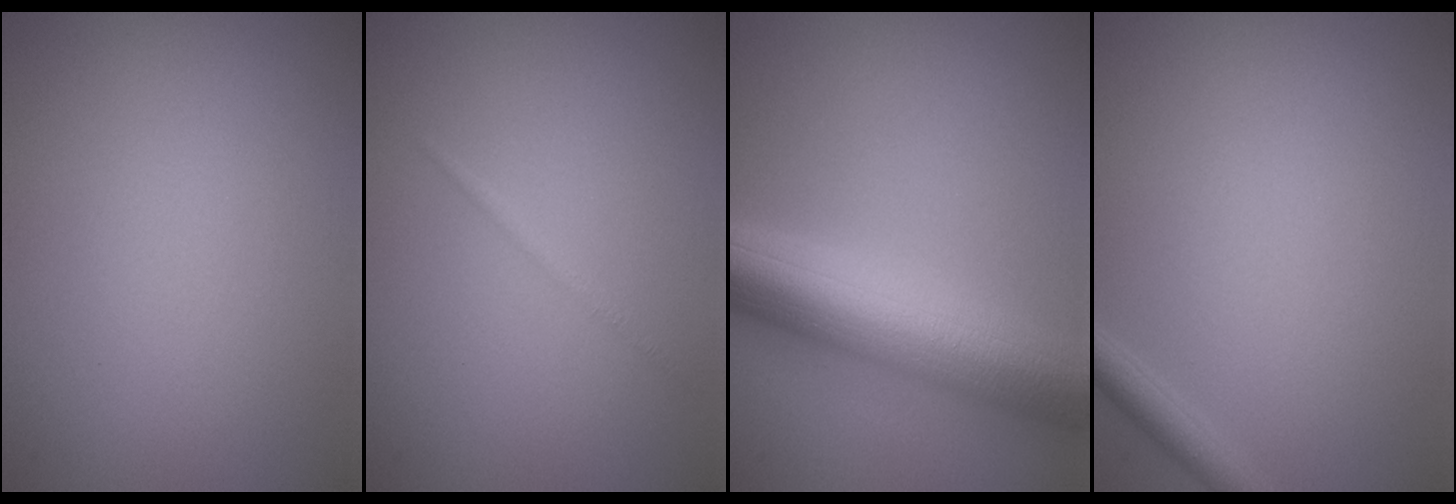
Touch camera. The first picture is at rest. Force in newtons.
{"total": 0.6, "press": 0.6, "slide": 0.0}
{"total": 10.2, "press": 10.2, "slide": 0.3}
{"total": 1.5, "press": 1.5, "slide": 0.2}